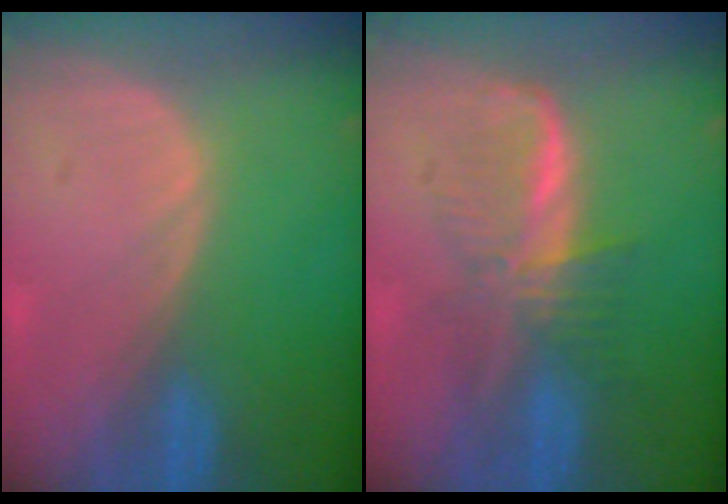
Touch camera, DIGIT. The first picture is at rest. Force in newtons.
{"total": 6.1, "press": 6.1, "slide": 0.4}